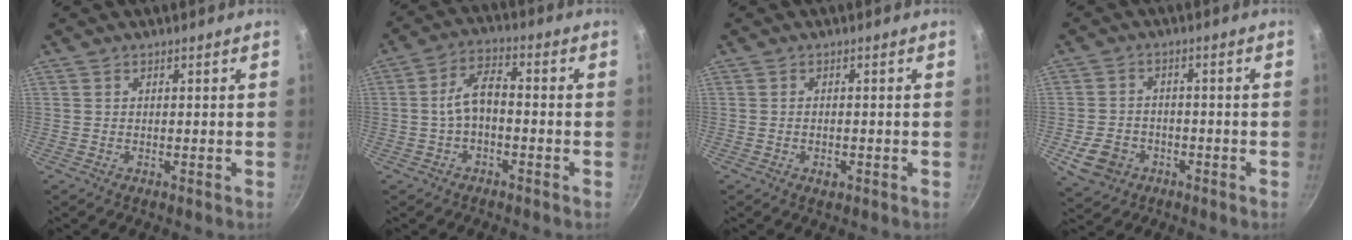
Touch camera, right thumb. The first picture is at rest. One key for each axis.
{"total": 6.6, "fx": -1.4, "fy": 3.5, "fz": 5.4, "tx": -0.096, "ty": 0.036, "tz": -0.031}
{"total": 1.9, "fx": -0.7, "fy": 1.0, "fz": 1.4, "tx": -0.024, "ty": 0.001, "tz": -0.013}
{"total": 7.2, "fx": -2.9, "fy": 5.7, "fz": 3.4, "tx": -0.058, "ty": 0.024, "tz": -0.046}